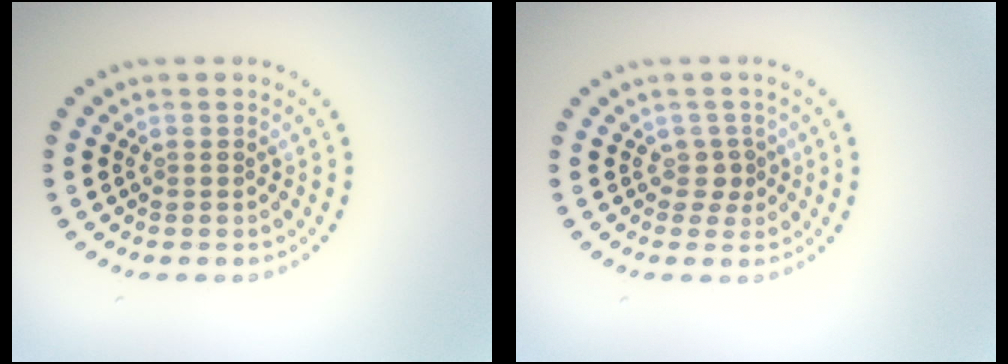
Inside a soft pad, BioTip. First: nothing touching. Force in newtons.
{"total": 1.5, "press": 1.1, "slide": 1.0}